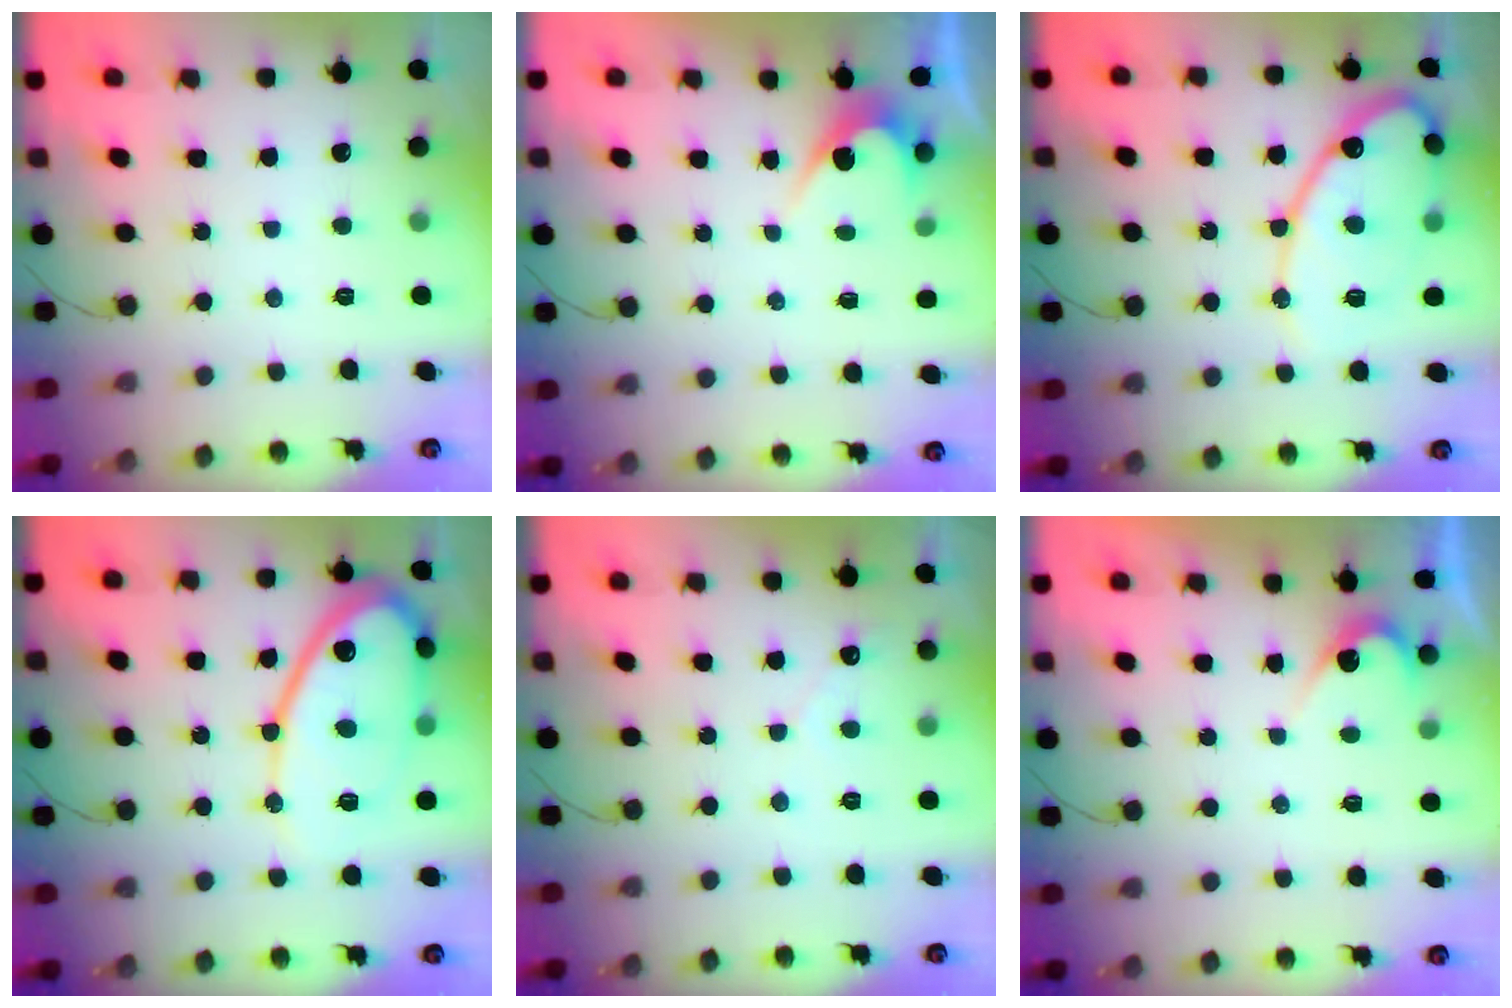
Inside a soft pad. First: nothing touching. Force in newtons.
{"total": 2.6, "press": 2.6, "slide": 0.1}
{"total": 15.1, "press": 15.0, "slide": 1.6}
{"total": 15.1, "press": 15.0, "slide": 1.4}
{"total": 2.3, "press": 2.3, "slide": 0.1}
{"total": 3.8, "press": 3.8, "slide": 0.3}